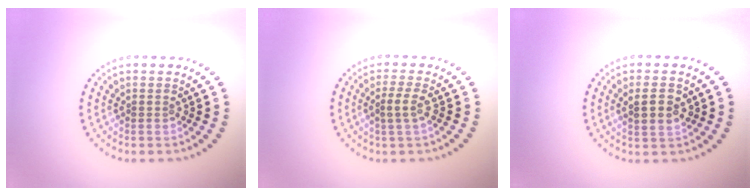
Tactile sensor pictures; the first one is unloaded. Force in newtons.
{"total": 1.7, "press": 1.5, "slide": 0.8}
{"total": 2.8, "press": 2.7, "slide": 0.6}